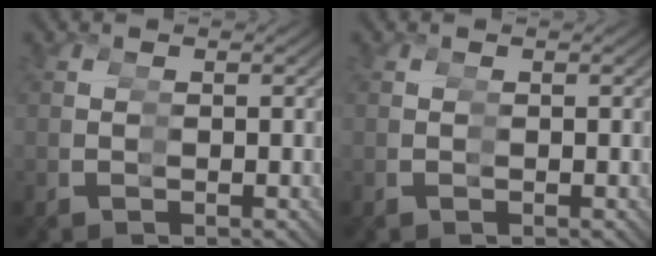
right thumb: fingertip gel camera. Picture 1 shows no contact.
{"total": 0.0}